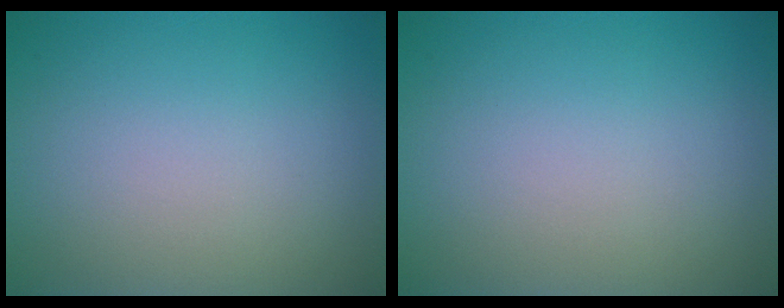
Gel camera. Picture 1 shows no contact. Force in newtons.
{"total": 0.0}